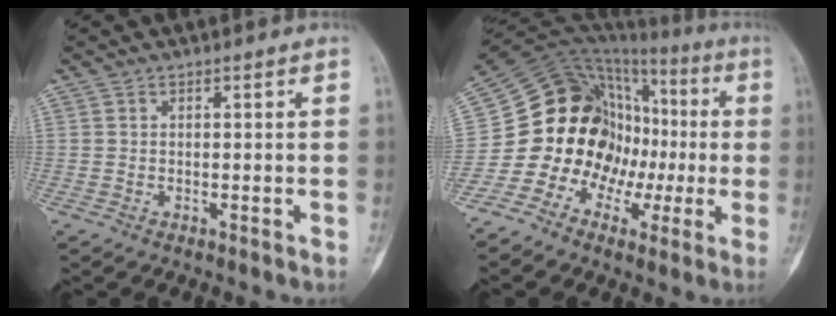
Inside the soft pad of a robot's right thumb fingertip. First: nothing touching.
{"total": 18.8, "force": [-3.8, 14.8, 11.1], "torque": [-0.137, 0.102, -0.061]}